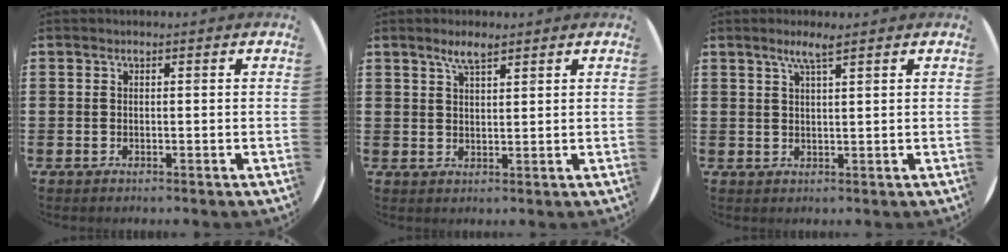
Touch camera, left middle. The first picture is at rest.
{"total": 3.2, "force": [2.6, 1.2, 1.6], "torque": [-0.035, 0.006, 0.047]}
{"total": 3.1, "force": [2.2, 0.1, 2.1], "torque": [-0.044, 0.003, 0.038]}